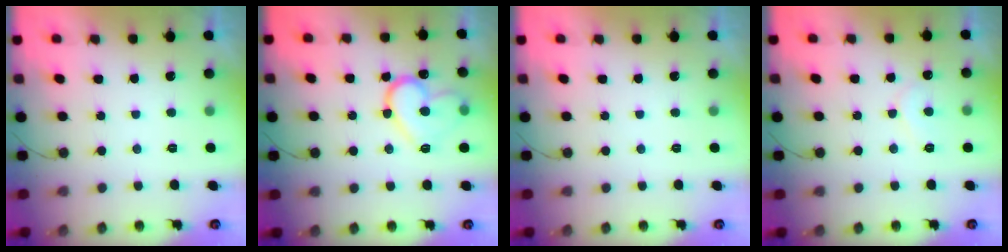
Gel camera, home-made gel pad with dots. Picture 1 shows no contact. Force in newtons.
{"total": 14.4, "press": 14.3, "slide": 1.4}
{"total": 0.0}
{"total": 5.7, "press": 5.7, "slide": 0.5}